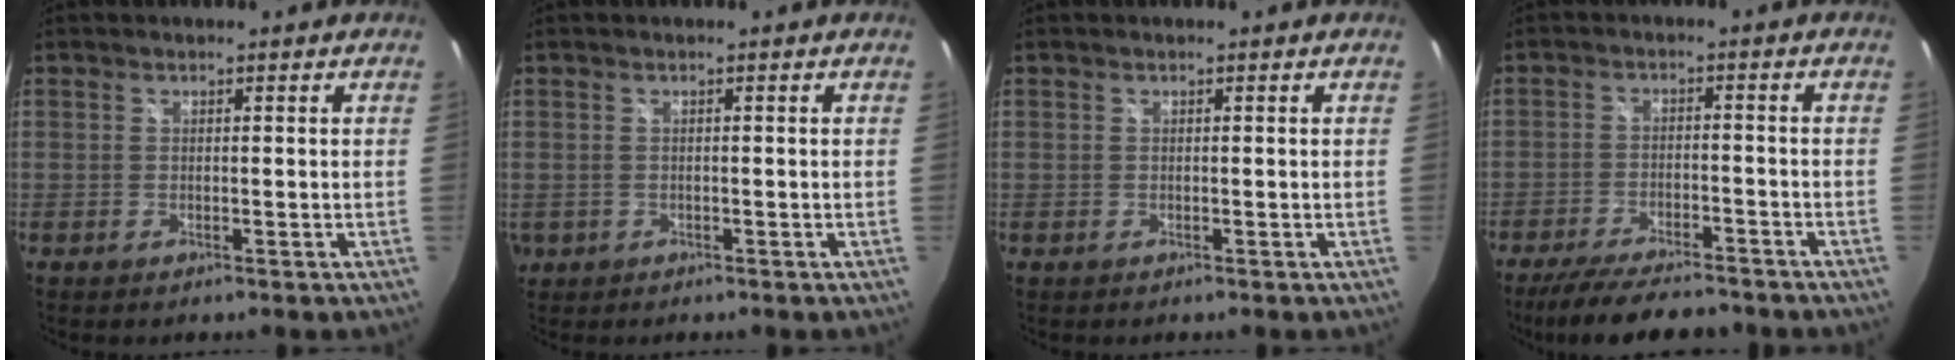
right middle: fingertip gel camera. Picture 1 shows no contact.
{"total": 2.9, "force": [-0.6, 2.5, 1.2], "torque": [-0.028, -0.004, -0.005]}
{"total": 0.0}
{"total": 13.4, "force": [-11.4, 3.4, 6.3], "torque": [-0.133, -0.022, -0.177]}